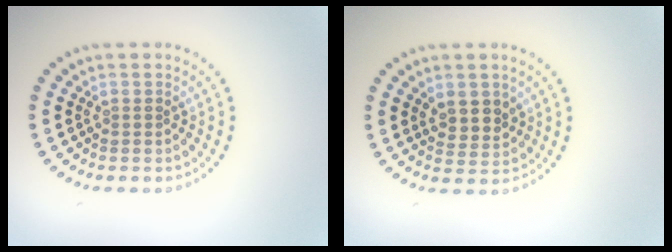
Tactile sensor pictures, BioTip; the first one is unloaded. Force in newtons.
{"total": 2.5, "press": 2.3, "slide": 0.9}